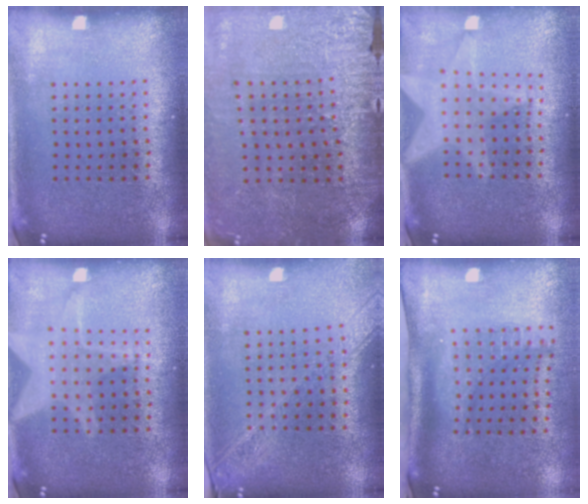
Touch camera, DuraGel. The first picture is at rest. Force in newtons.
{"total": 3.0, "press": 3.0, "slide": 0.2}
{"total": 2.3, "press": 1.8, "slide": 1.3}
{"total": 1.9, "press": 1.9, "slide": 0.2}
{"total": 2.1, "press": 1.8, "slide": 1.0}
{"total": 2.1, "press": 1.4, "slide": 1.6}